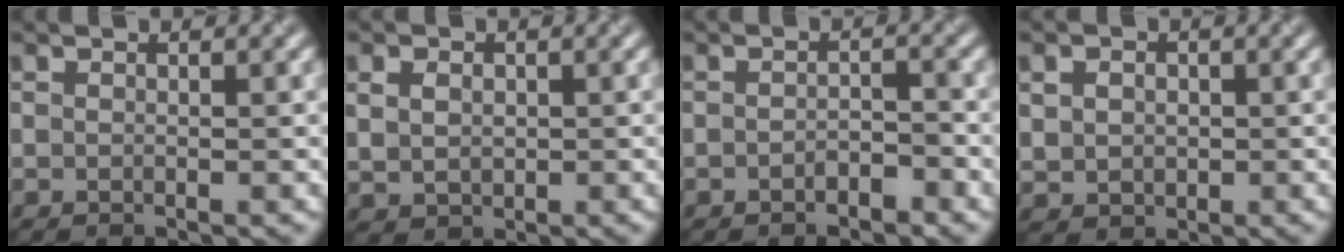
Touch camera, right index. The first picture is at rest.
{"total": 2.5, "force": [0.5, 2.0, 1.4], "torque": [-0.035, -0.001, 0.015]}
{"total": 1.7, "force": [-1.1, 0.6, 1.1], "torque": [-0.017, 0.002, -0.020]}
{"total": 2.3, "force": [0.3, 2.1, 1.0], "torque": [-0.027, 0.001, 0.010]}